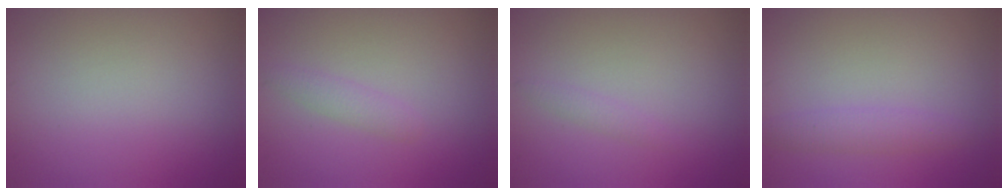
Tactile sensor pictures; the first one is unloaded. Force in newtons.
{"total": 1.3, "press": 1.3, "slide": 0.0}
{"total": 0.8, "press": 0.8, "slide": 0.1}
{"total": 1.8, "press": 1.8, "slide": 0.1}